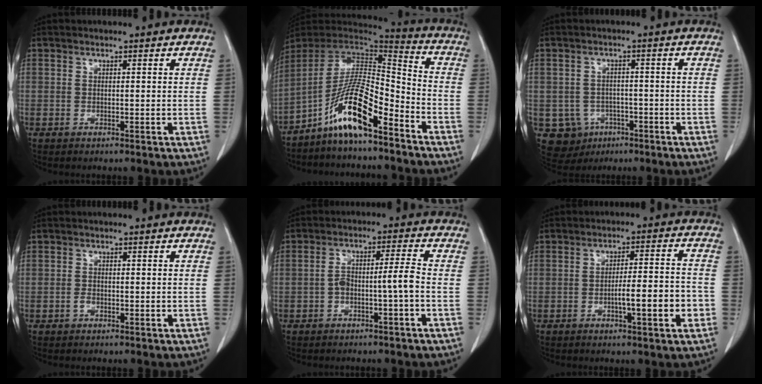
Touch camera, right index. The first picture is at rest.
{"total": 13.3, "force": [-8.4, 2.4, 10.0], "torque": [-0.184, 0.015, -0.151]}
{"total": 6.6, "force": [-2.6, 6.0, 1.0], "torque": [-0.021, 0.008, -0.028]}
{"total": 0.8, "force": [-0.5, 0.5, 0.4], "torque": [-0.006, 0.003, -0.007]}
{"total": 4.3, "force": [-1.6, 0.0, 3.9], "torque": [-0.072, 0.021, -0.021]}
{"total": 7.5, "force": [-2.5, 0.8, 7.0], "torque": [-0.103, 0.013, -0.033]}